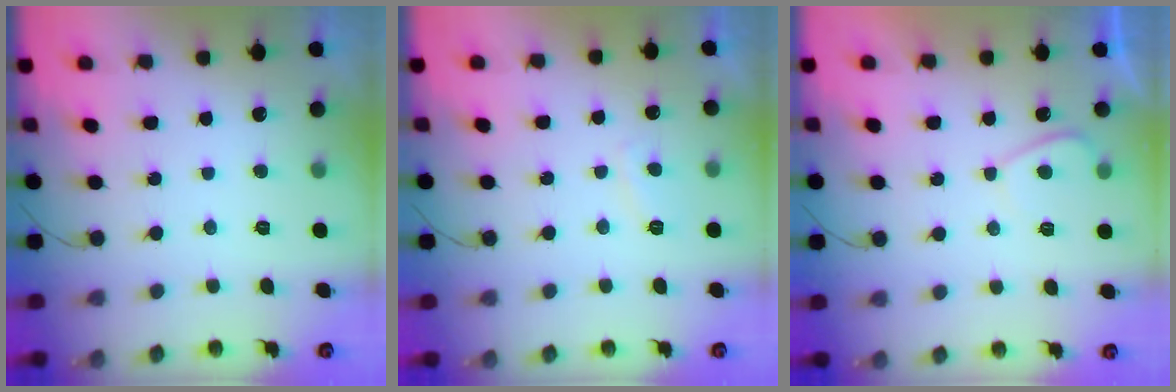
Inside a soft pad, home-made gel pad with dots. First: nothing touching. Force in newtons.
{"total": 2.8, "press": 2.7, "slide": 0.6}
{"total": 2.5, "press": 2.3, "slide": 0.8}